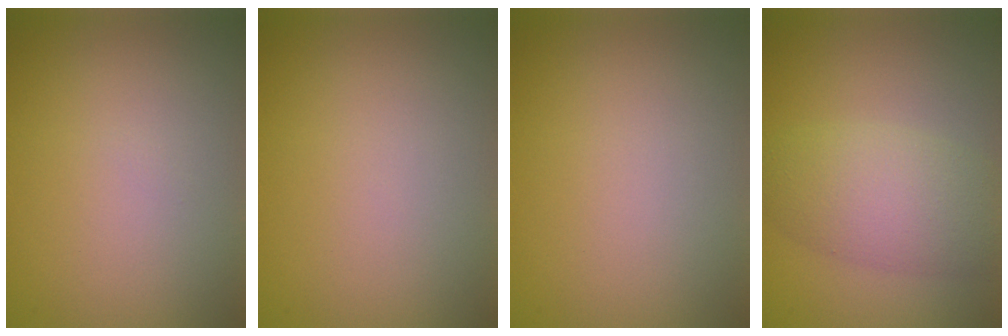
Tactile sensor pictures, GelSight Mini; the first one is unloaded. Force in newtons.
{"total": 0.0}
{"total": 0.0}
{"total": 5.5, "press": 5.5, "slide": 0.3}